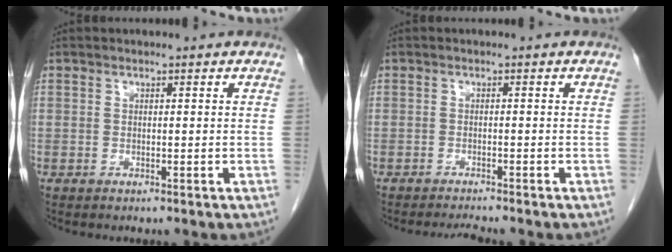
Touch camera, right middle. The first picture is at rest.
{"total": 2.3, "force": [-2.2, -0.5, 0.6], "torque": [-0.011, -0.010, -0.035]}